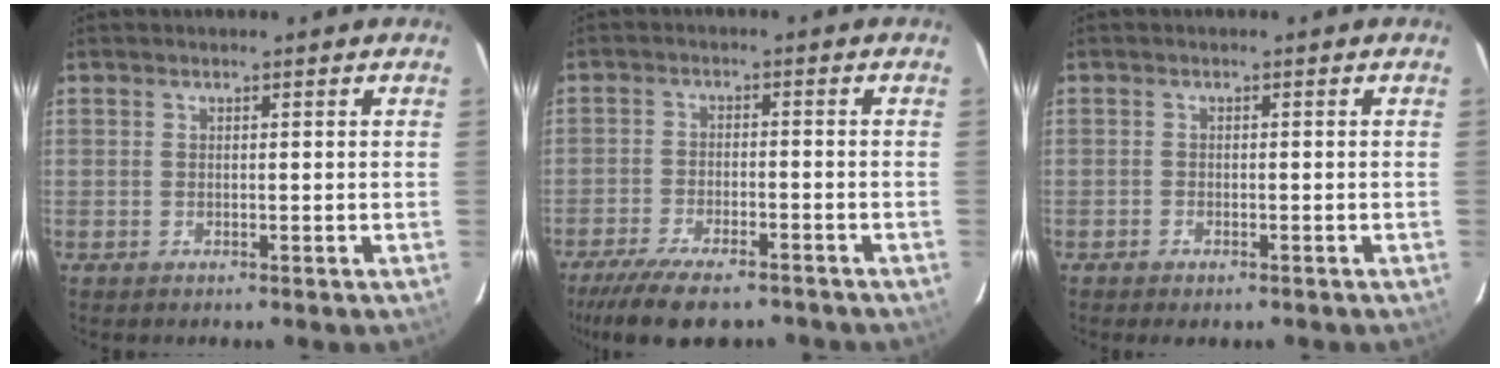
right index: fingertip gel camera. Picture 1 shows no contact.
{"total": 13.4, "force": [-10.8, 3.8, 6.9], "torque": [-0.153, -0.032, -0.175]}
{"total": 1.7, "force": [-1.3, 0.8, 0.8], "torque": [-0.022, -0.003, -0.025]}